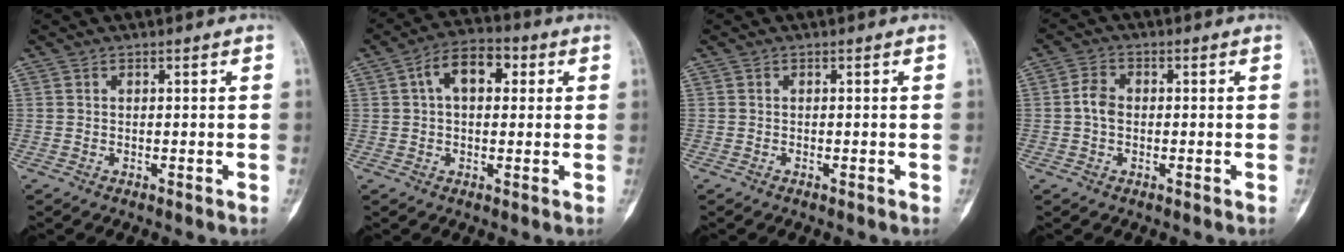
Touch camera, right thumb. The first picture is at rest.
{"total": 9.0, "force": [2.2, 5.4, 6.8], "torque": [-0.099, 0.021, 0.027]}
{"total": 0.0}
{"total": 3.7, "force": [-0.2, 2.7, 2.5], "torque": [-0.046, 0.010, -0.012]}